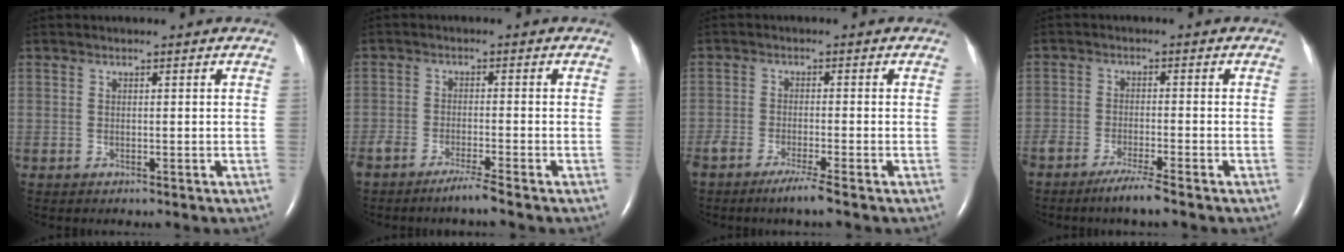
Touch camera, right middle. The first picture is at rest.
{"total": 3.5, "force": [-2.8, -0.5, 2.0], "torque": [-0.043, -0.006, -0.056]}
{"total": 4.2, "force": [-3.0, -0.3, 2.8], "torque": [-0.052, -0.010, -0.058]}
{"total": 3.9, "force": [-3.0, -0.3, 2.4], "torque": [-0.049, -0.008, -0.060]}